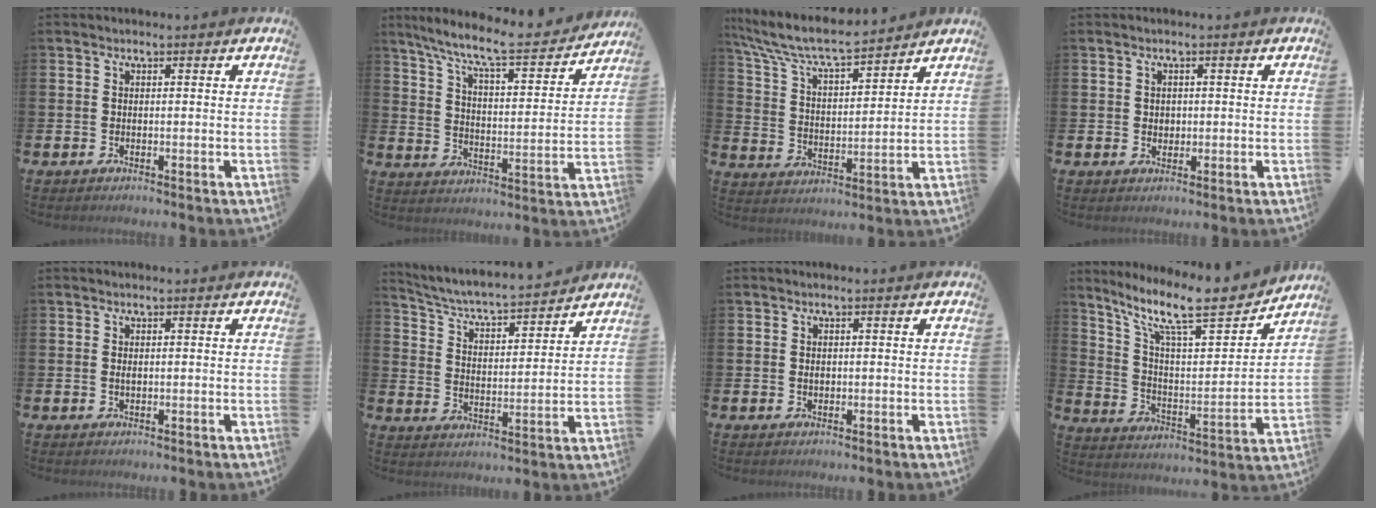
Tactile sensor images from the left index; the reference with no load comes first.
{"total": 9.4, "force": [8.2, 1.2, 4.3], "torque": [-0.112, -0.055, 0.137]}
{"total": 8.2, "force": [7.7, 1.1, 2.8], "torque": [-0.088, -0.052, 0.132]}
{"total": 1.2, "force": [0.5, 1.0, 0.4], "torque": [0.004, 0.002, 0.006]}
{"total": 0.5, "force": [0.1, 0.2, 0.5], "torque": [-0.004, -0.001, 0.000]}
{"total": 5.6, "force": [5.3, 0.4, 1.7], "torque": [-0.063, -0.047, 0.086]}
{"total": 0.7, "force": [0.1, 0.5, 0.5], "torque": [0.003, -0.001, -0.002]}
{"total": 12.6, "force": [10.2, 3.0, 6.8], "torque": [-0.157, -0.061, 0.174]}